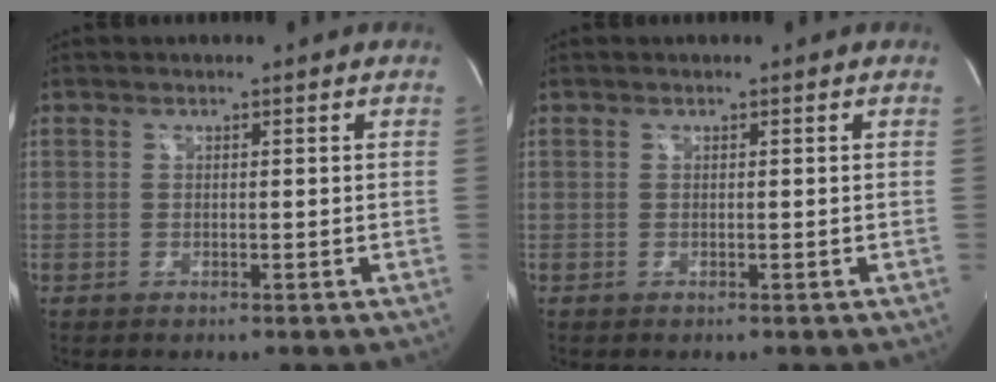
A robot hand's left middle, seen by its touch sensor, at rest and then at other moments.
{"total": 0.0}